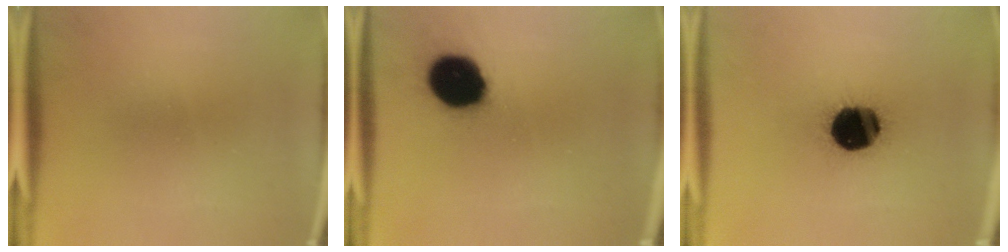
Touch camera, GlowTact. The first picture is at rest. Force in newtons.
{"total": 16.4}
{"total": 19.9}